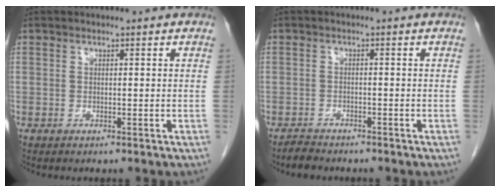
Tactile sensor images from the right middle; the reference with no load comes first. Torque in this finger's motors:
{"motor_torque": [0.03, -0.01, -0.01, 0.00]}